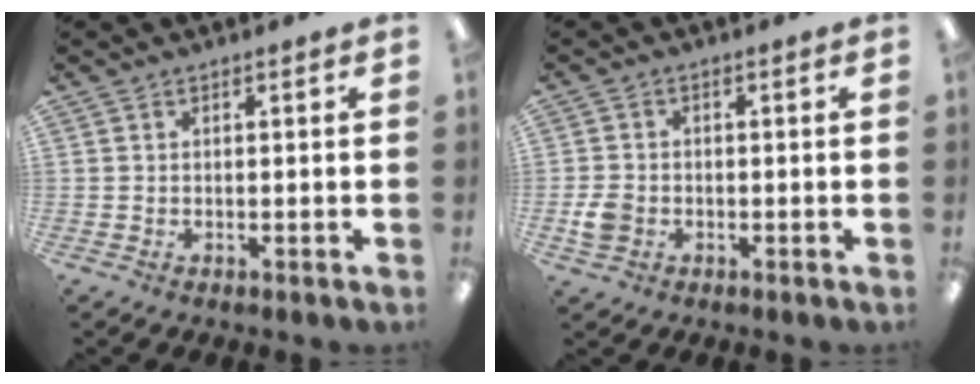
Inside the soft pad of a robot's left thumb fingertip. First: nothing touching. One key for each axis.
{"total": 3.9, "fx": -1.1, "fy": 3.2, "fz": 2.0, "tx": -0.031, "ty": 0.003, "tz": -0.022}